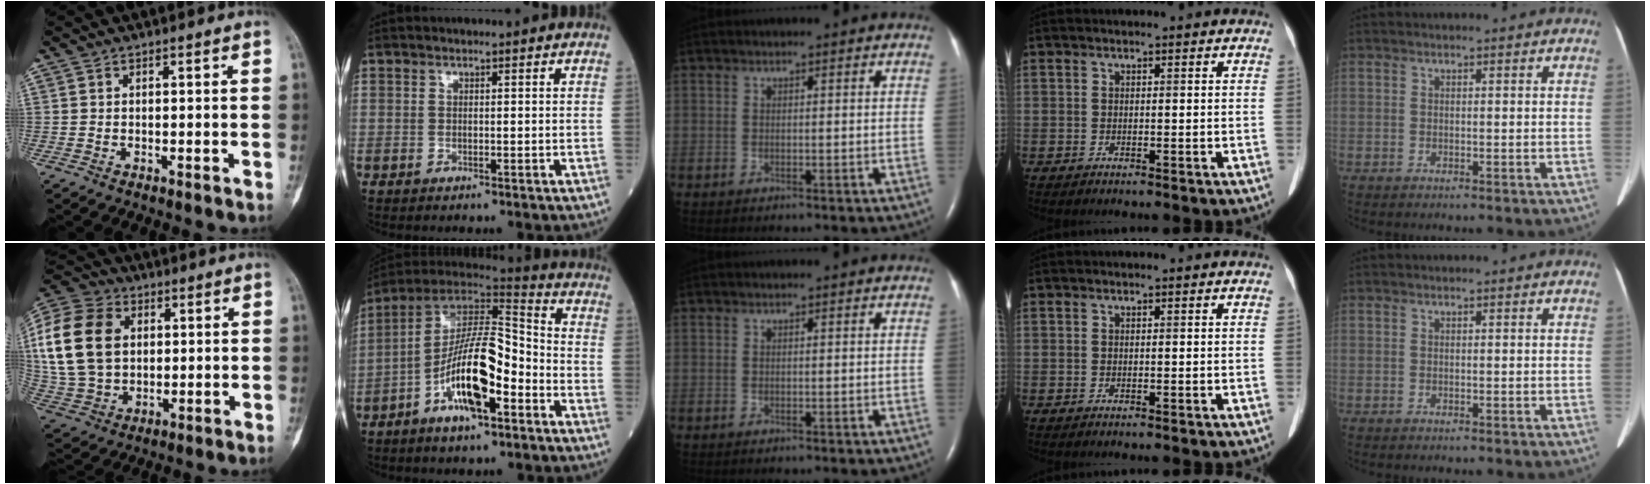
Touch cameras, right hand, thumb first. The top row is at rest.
{"thumb": {"total": 19.3, "force": [3.7, 14.1, 12.6], "torque": [-0.241, 0.006, 0.072]}, "index": {"total": 15.7, "force": [-6.0, 4.2, 13.9], "torque": [-0.257, 0.013, -0.101]}}